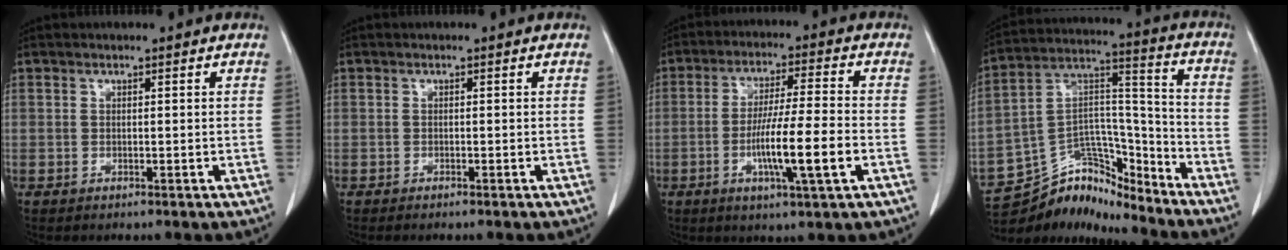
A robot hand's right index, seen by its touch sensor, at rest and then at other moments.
{"total": 0.9, "force": [-0.7, 0.0, 0.5], "torque": [-0.011, -0.002, -0.009]}
{"total": 10.7, "force": [-3.1, -0.1, 10.3], "torque": [-0.187, -0.011, -0.058]}
{"total": 12.7, "force": [-12.0, 3.8, 1.6], "torque": [-0.015, 0.077, -0.212]}